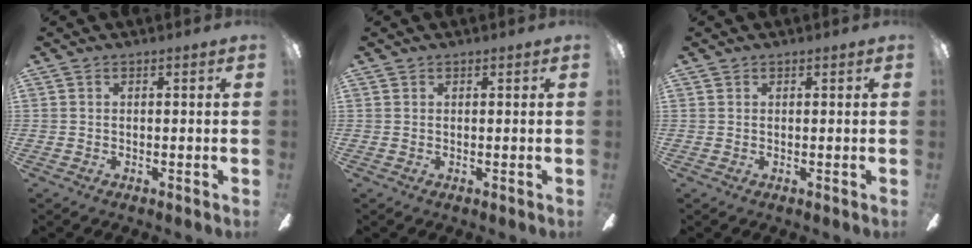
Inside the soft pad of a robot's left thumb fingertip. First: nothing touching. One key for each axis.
{"total": 0.5, "fx": 0.4, "fy": 0.3, "fz": -0.1, "tx": 0.004, "ty": 0.003, "tz": 0.007}
{"total": 0.6, "fx": 0.5, "fy": 0.4, "fz": -0.1, "tx": 0.003, "ty": 0.002, "tz": 0.008}